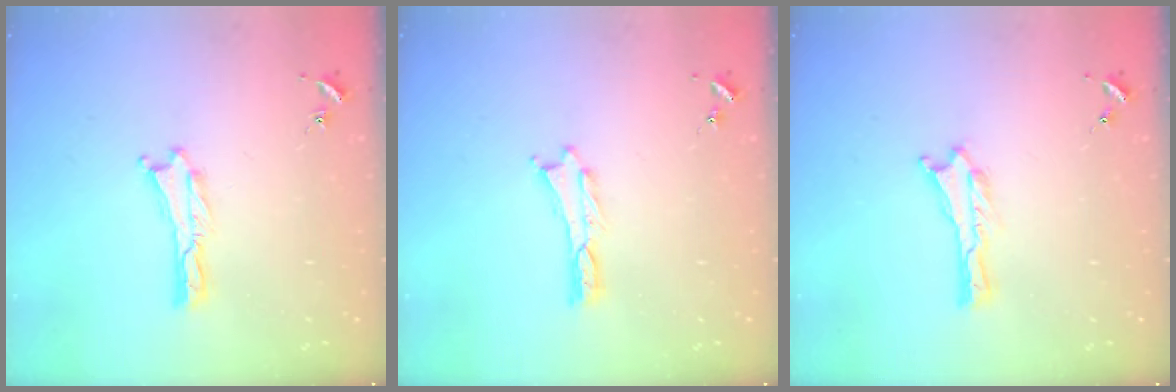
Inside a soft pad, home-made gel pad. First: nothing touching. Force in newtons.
{"total": 0.0}
{"total": 0.0}